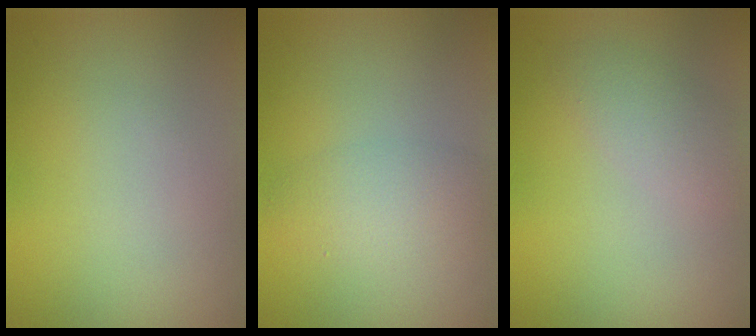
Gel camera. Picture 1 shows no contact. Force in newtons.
{"total": 3.3, "press": 3.3, "slide": 0.1}
{"total": 2.1, "press": 2.1, "slide": 0.1}